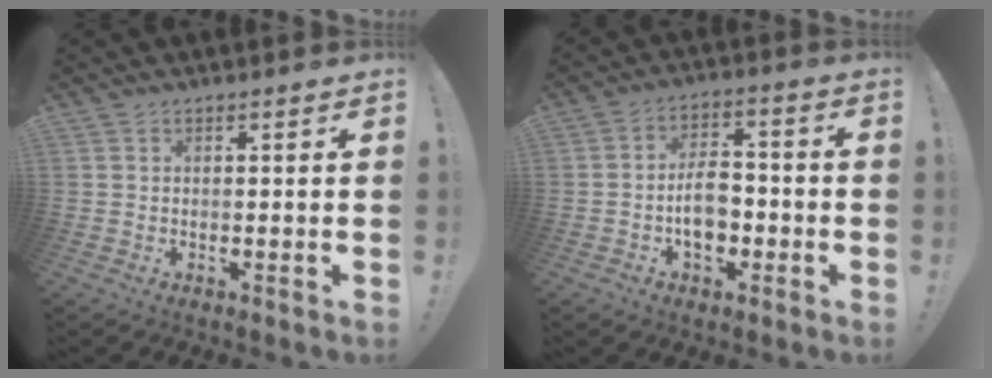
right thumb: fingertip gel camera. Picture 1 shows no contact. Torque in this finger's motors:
{"motor_torque": [1.56, 1.01, 0.63, -0.60, 0.02]}